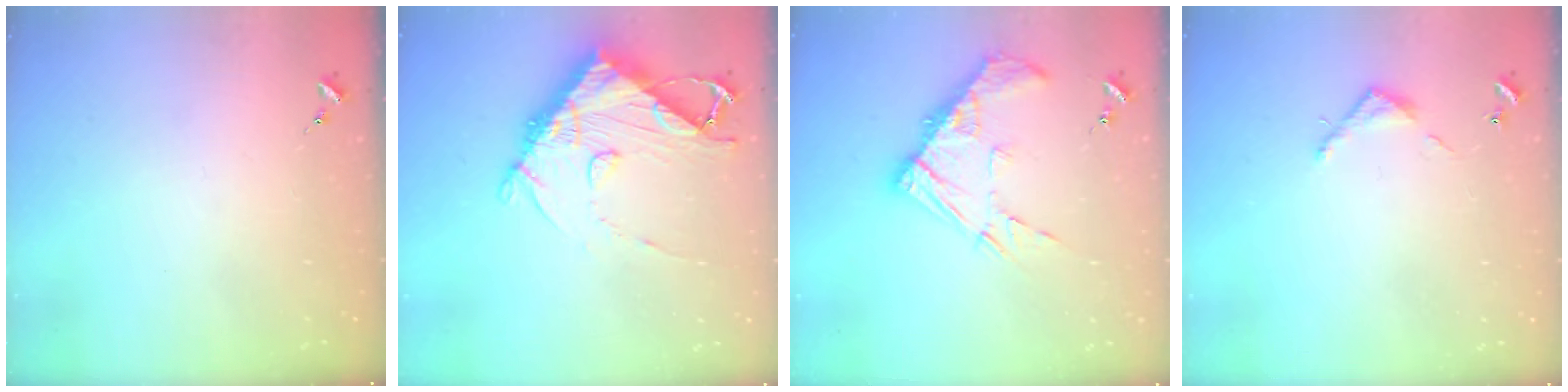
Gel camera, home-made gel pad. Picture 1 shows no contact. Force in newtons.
{"total": 14.2, "press": 14.1, "slide": 1.7}
{"total": 13.3, "press": 13.2, "slide": 1.2}
{"total": 3.6, "press": 3.6, "slide": 0.2}